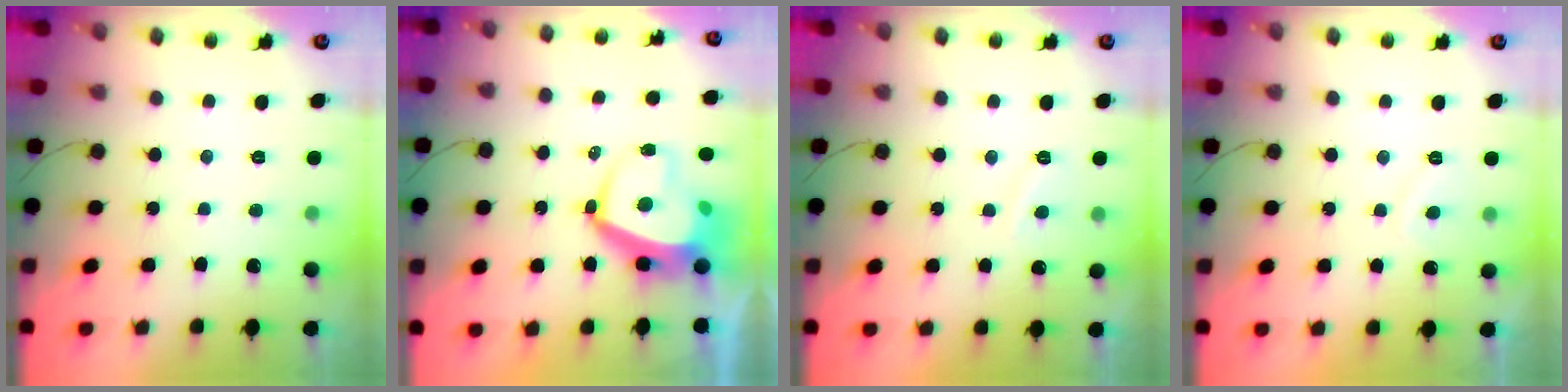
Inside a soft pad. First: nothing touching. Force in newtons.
{"total": 11.4, "press": 11.4, "slide": 1.3}
{"total": 2.8, "press": 2.7, "slide": 0.6}
{"total": 2.2, "press": 2.1, "slide": 0.8}